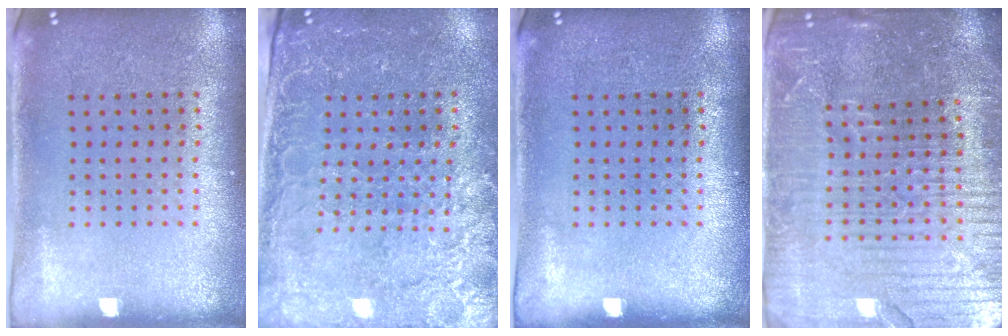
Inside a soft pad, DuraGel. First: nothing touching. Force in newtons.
{"total": 3.1, "press": 2.9, "slide": 1.0}
{"total": 0.0}
{"total": 5.8, "press": 5.2, "slide": 2.6}